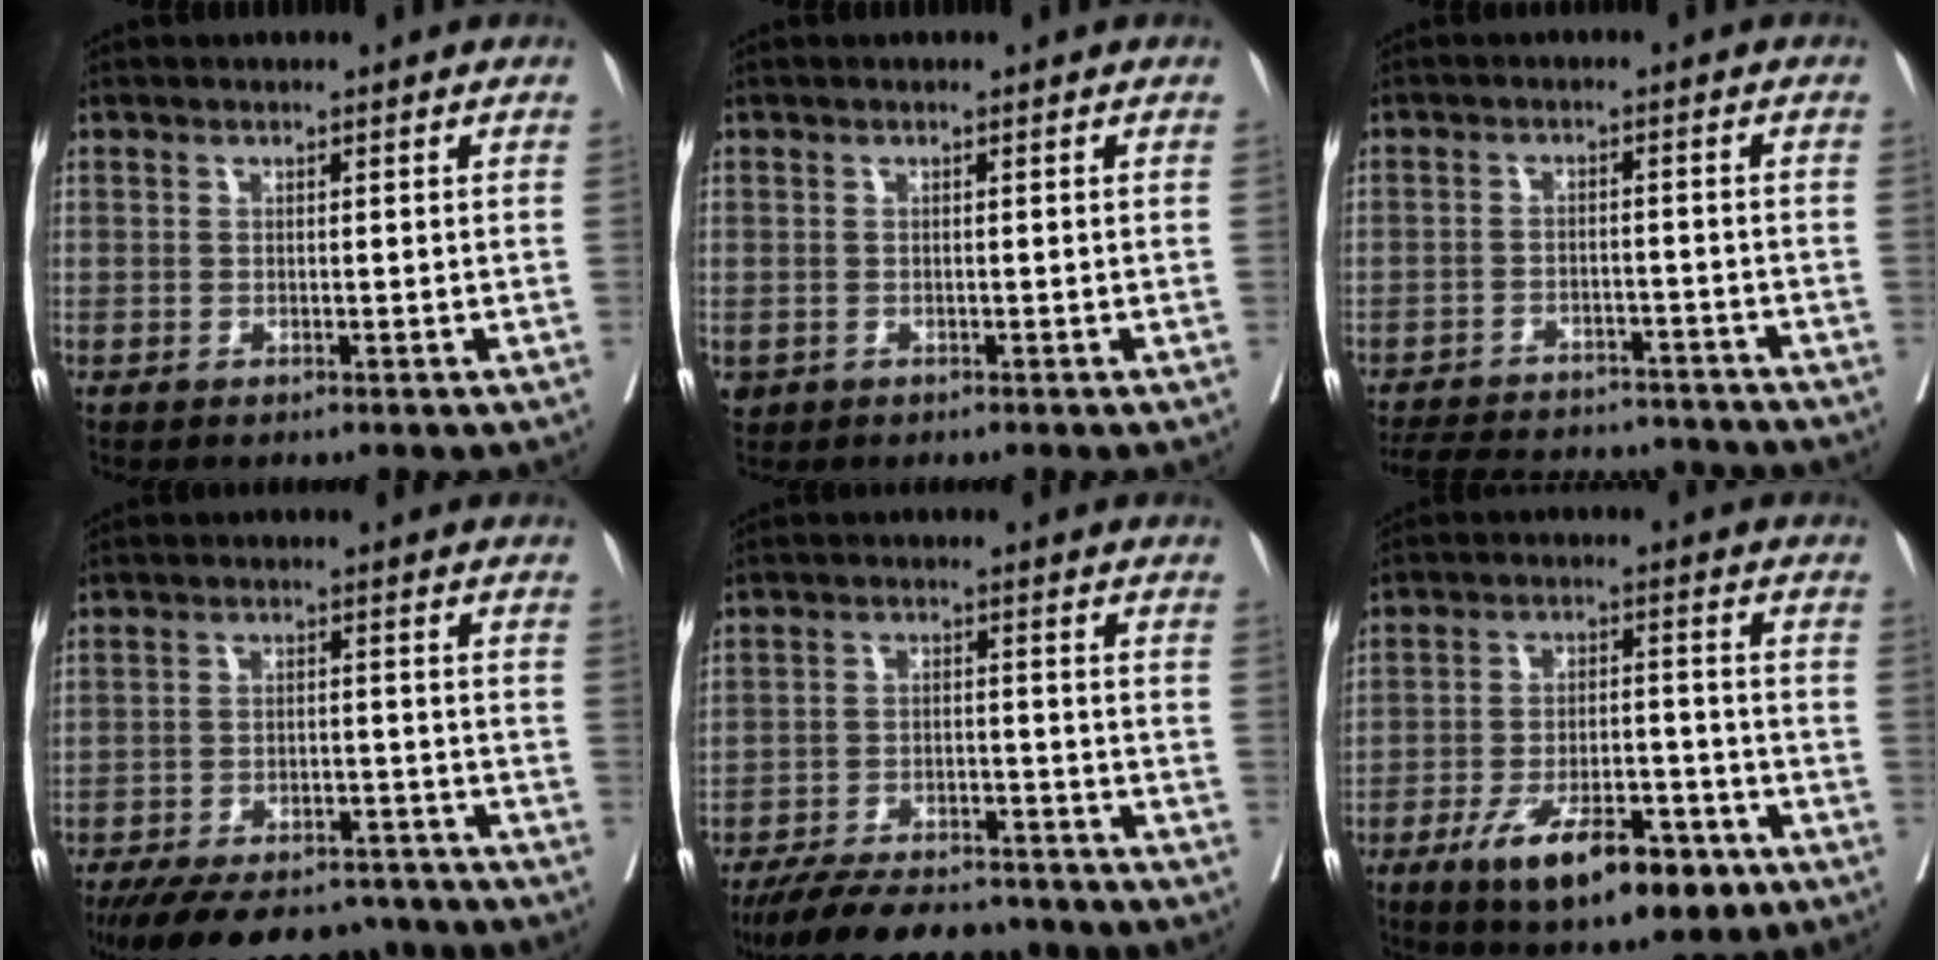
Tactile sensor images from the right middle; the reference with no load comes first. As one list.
[{"total": 0.8, "force": [-0.2, 0.7, 0.2], "torque": [-0.004, 0.003, 0.004]}, {"total": 17.4, "force": [-15.8, 4.8, 5.2], "torque": [-0.128, -0.002, -0.217]}, {"total": 18.7, "force": [-15.7, 7.0, 7.2], "torque": [-0.138, -0.004, -0.218]}, {"total": 14.7, "force": [-12.8, 4.7, 5.4], "torque": [-0.087, 0.003, -0.188]}, {"total": 13.2, "force": [-7.6, 4.7, 9.7], "torque": [-0.154, 0.001, -0.114]}]